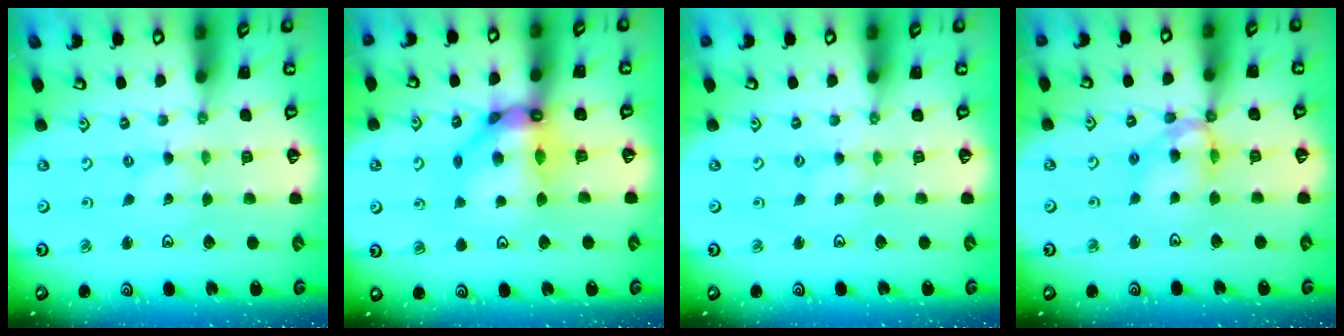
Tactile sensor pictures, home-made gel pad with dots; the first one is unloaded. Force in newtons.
{"total": 12.9, "press": 12.7, "slide": 1.9}
{"total": 1.8, "press": 1.8, "slide": 0.2}
{"total": 11.2, "press": 11.2, "slide": 0.9}